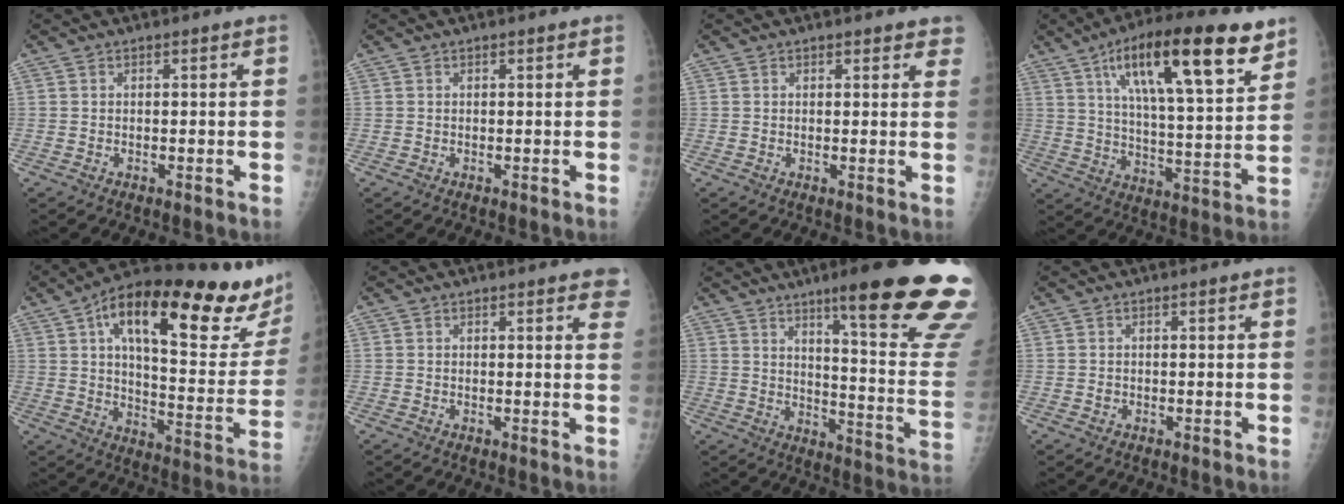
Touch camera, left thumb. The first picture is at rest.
{"total": 0.0}
{"total": 3.7, "force": [3.0, 1.5, 1.5], "torque": [0.018, -0.008, 0.027]}
{"total": 23.0, "force": [12.5, 6.5, 18.2], "torque": [-0.266, -0.031, 0.203]}
{"total": 31.5, "force": [17.2, 9.1, 24.7], "torque": [-0.318, -0.029, 0.253]}
{"total": 4.3, "force": [3.1, 1.4, 2.7], "torque": [-0.006, -0.004, 0.027]}
{"total": 24.5, "force": [15.6, 2.6, 18.7], "torque": [-0.204, -0.080, 0.214]}
{"total": 0.6, "force": [-0.1, 0.5, 0.3], "torque": [-0.002, 0.001, -0.001]}